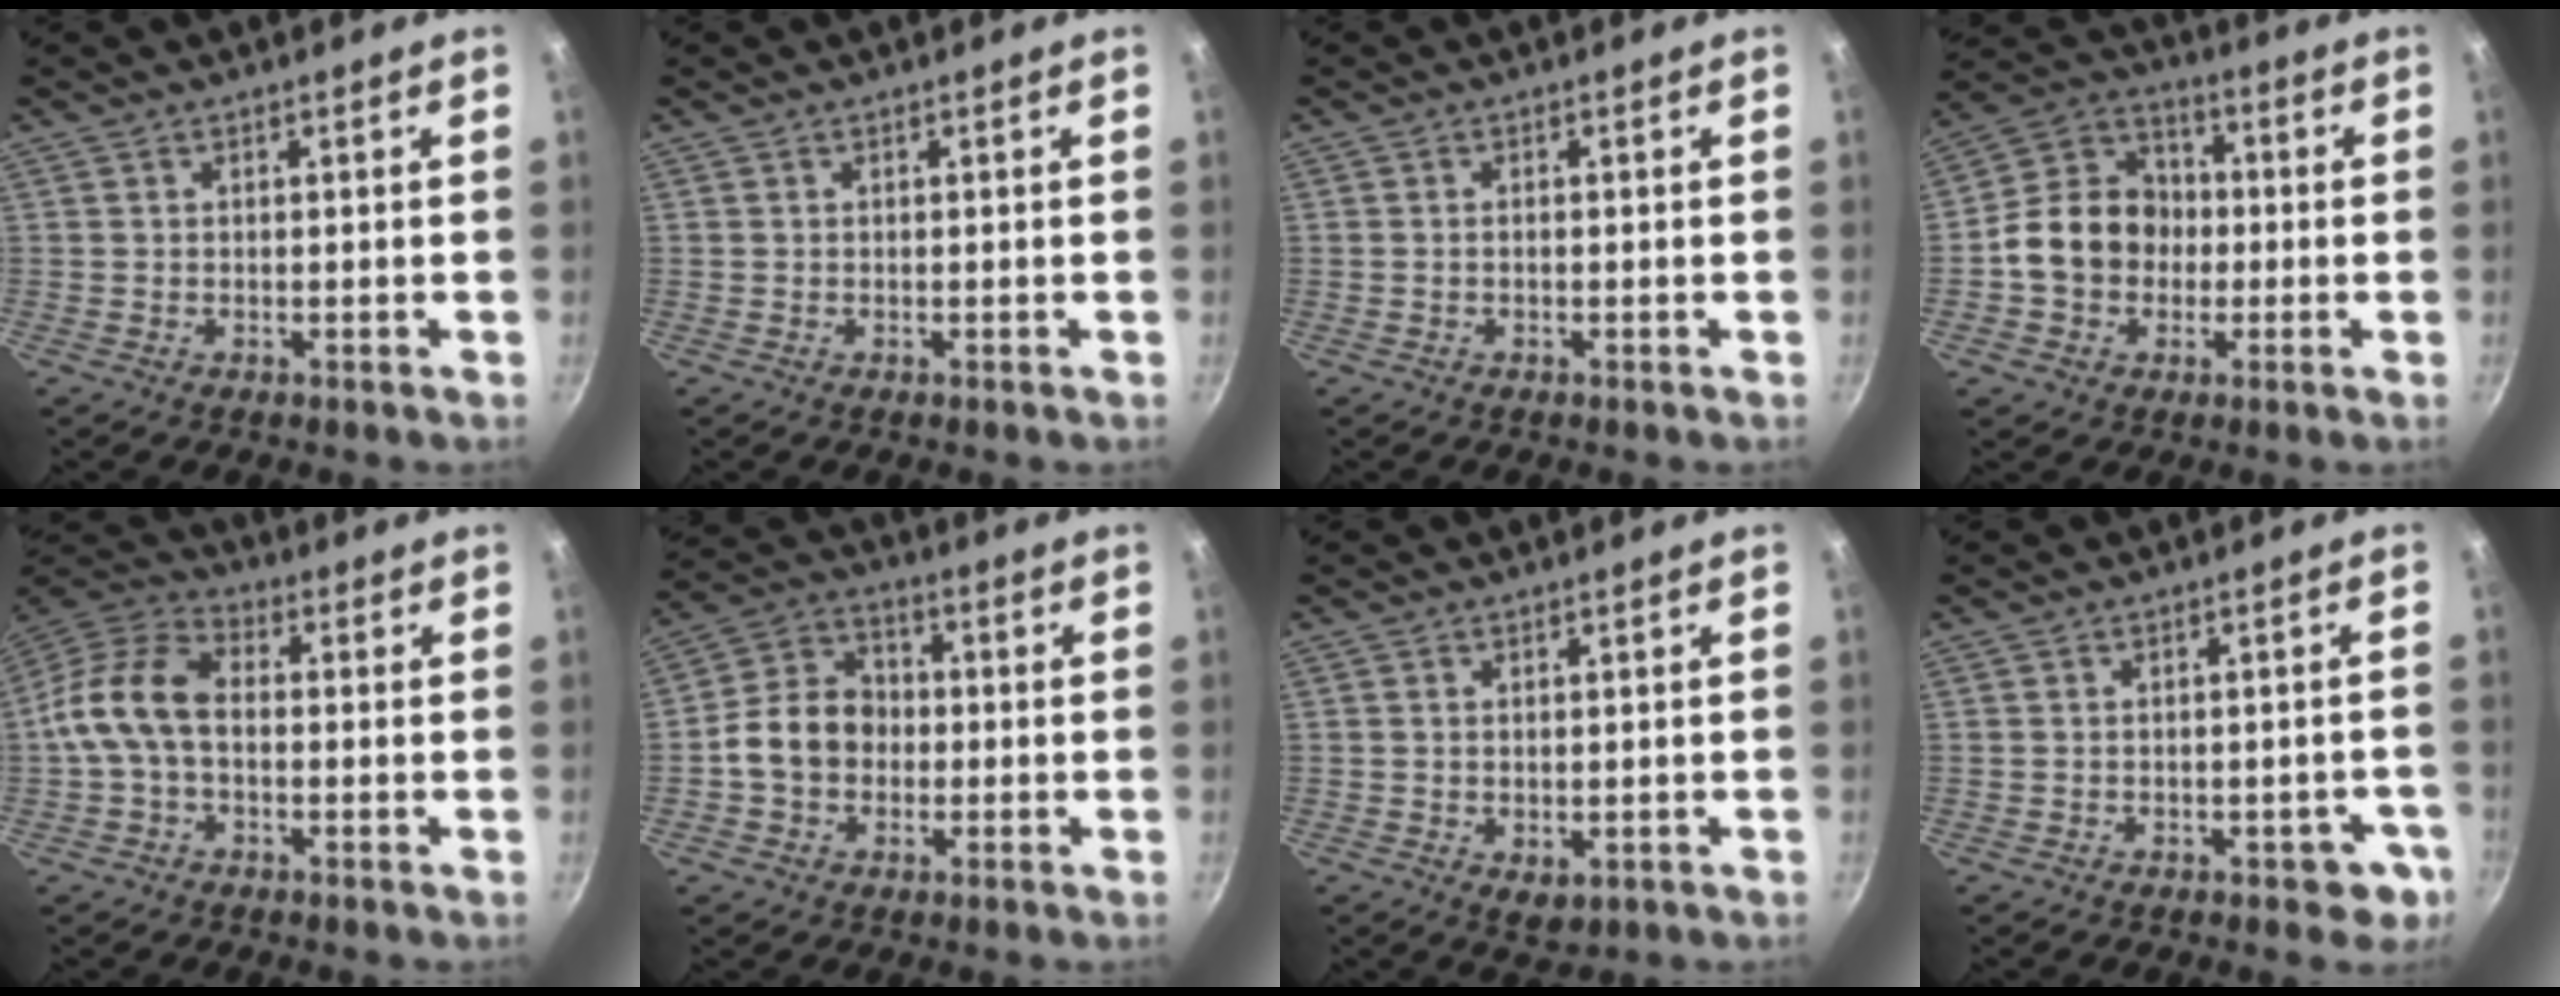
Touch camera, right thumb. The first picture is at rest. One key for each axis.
{"total": 0.0}
{"total": 0.7, "fx": -0.2, "fy": 0.4, "fz": 0.5, "tx": -0.013, "ty": 0.005, "tz": -0.007}
{"total": 13.3, "fx": -1.5, "fy": 11.2, "fz": 7.0, "tx": -0.082, "ty": 0.033, "tz": -0.044}
{"total": 11.4, "fx": -1.0, "fy": 7.4, "fz": 8.6, "tx": -0.156, "ty": 0.040, "tz": -0.039}
{"total": 10.3, "fx": -1.4, "fy": 8.2, "fz": 6.0, "tx": -0.075, "ty": 0.029, "tz": -0.041}
{"total": 3.2, "fx": -0.4, "fy": 2.0, "fz": 2.5, "tx": -0.035, "ty": -0.012, "tz": -0.003}
{"total": 4.8, "fx": -2.0, "fy": 2.8, "fz": 3.4, "tx": -0.013, "ty": 0.016, "tz": -0.013}